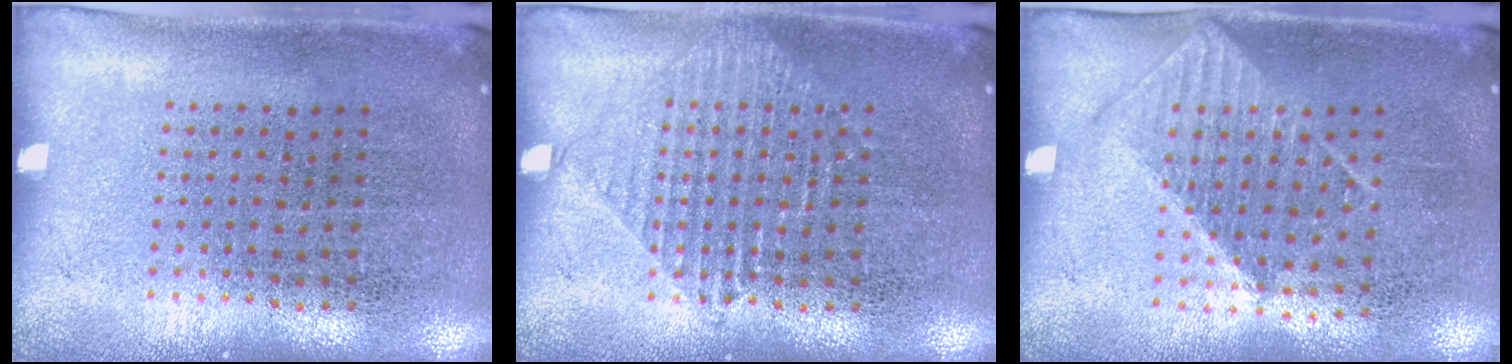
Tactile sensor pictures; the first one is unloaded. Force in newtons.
{"total": 1.5, "press": 1.5, "slide": 0.3}
{"total": 0.9, "press": 0.8, "slide": 0.4}